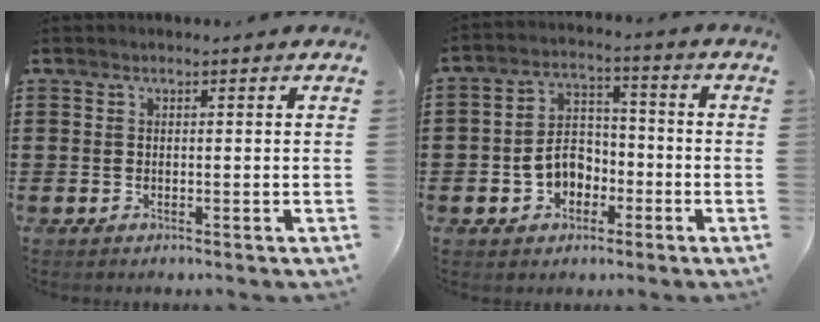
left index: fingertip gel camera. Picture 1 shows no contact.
{"total": 6.1, "force": [-2.0, 4.7, 3.3], "torque": [-0.078, 0.011, -0.042]}